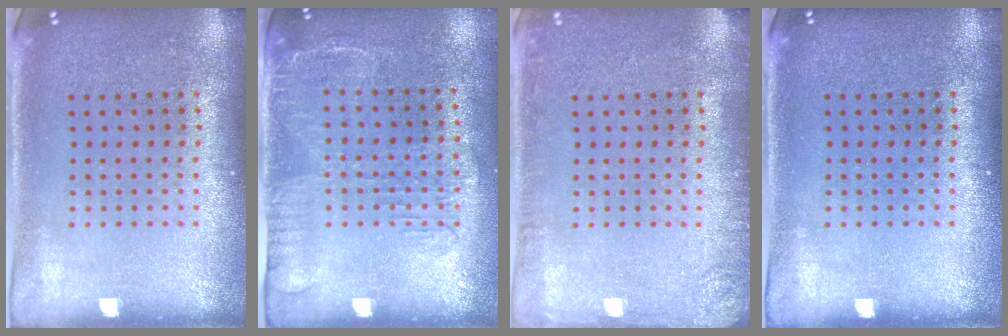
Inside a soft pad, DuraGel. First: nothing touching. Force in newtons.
{"total": 1.6, "press": 1.2, "slide": 1.1}
{"total": 1.7, "press": 1.7, "slide": 0.3}
{"total": 0.0}